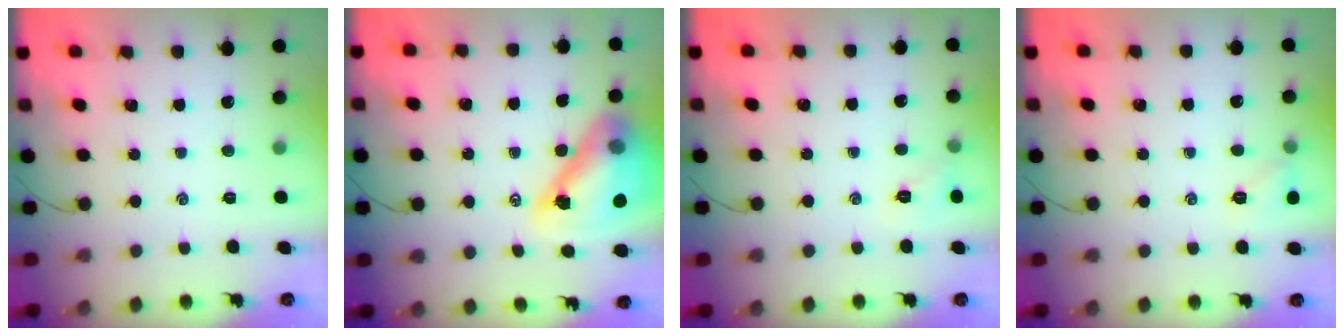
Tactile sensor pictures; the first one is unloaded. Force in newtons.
{"total": 16.3, "press": 15.7, "slide": 4.2}
{"total": 6.0, "press": 5.8, "slide": 1.5}
{"total": 6.4, "press": 6.2, "slide": 1.9}